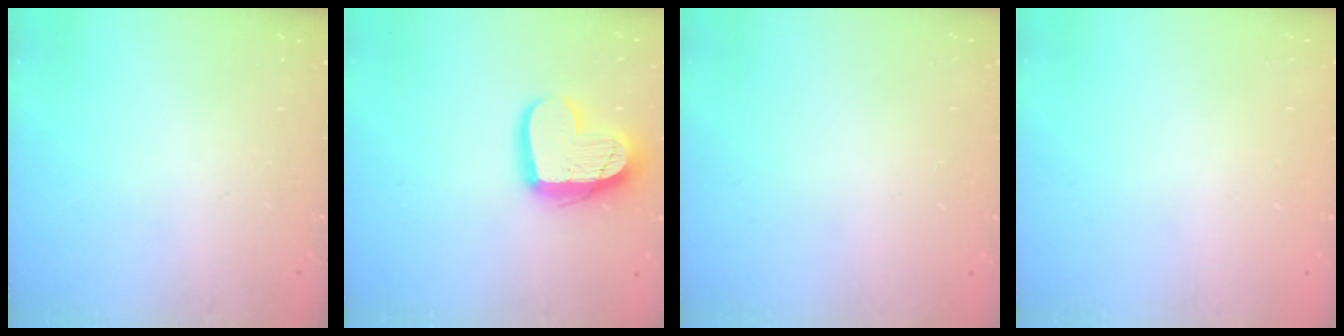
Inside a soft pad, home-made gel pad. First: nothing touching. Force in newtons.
{"total": 15.9, "press": 15.9, "slide": 1.3}
{"total": 0.0}
{"total": 0.0}